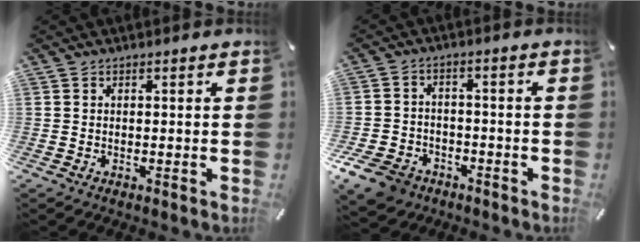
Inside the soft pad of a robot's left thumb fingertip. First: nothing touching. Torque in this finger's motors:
{"motor_torque": [0.72, 2.43, 0.69, 0.60, 0.19]}